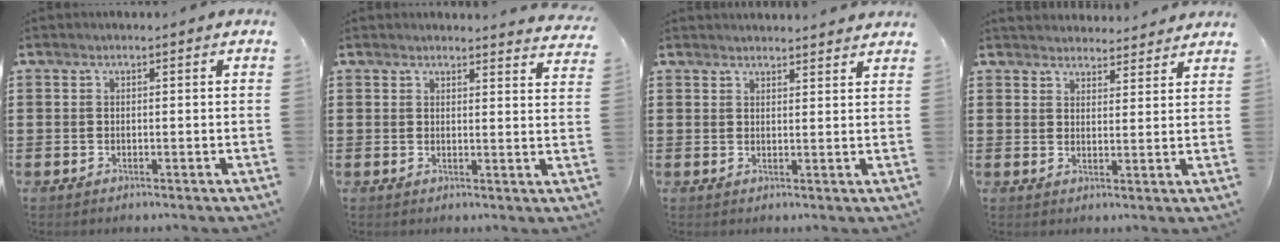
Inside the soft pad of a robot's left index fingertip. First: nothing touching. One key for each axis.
{"total": 2.7, "fx": 2.7, "fy": -0.2, "fz": 0.2, "tx": -0.005, "ty": -0.014, "tz": 0.050}
{"total": 2.1, "fx": 2.1, "fy": -0.1, "fz": 0.0, "tx": -0.005, "ty": -0.003, "tz": 0.041}
{"total": 3.4, "fx": 3.4, "fy": 0.4, "fz": -0.1, "tx": 0.000, "ty": -0.015, "tz": 0.062}